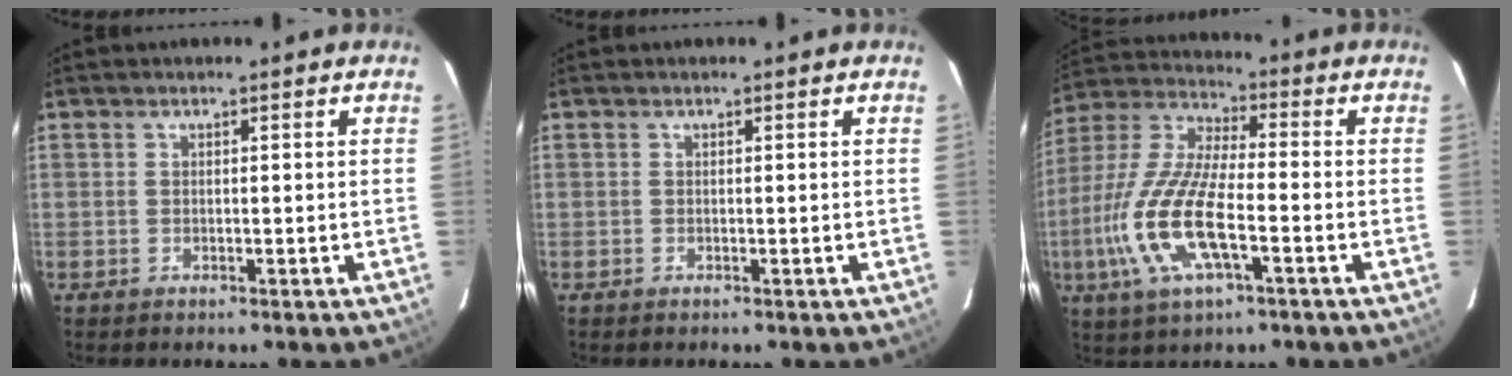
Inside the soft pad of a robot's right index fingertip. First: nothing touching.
{"total": 0.0}
{"total": 16.6, "force": [-5.2, 5.1, 14.9], "torque": [-0.324, -0.010, -0.104]}